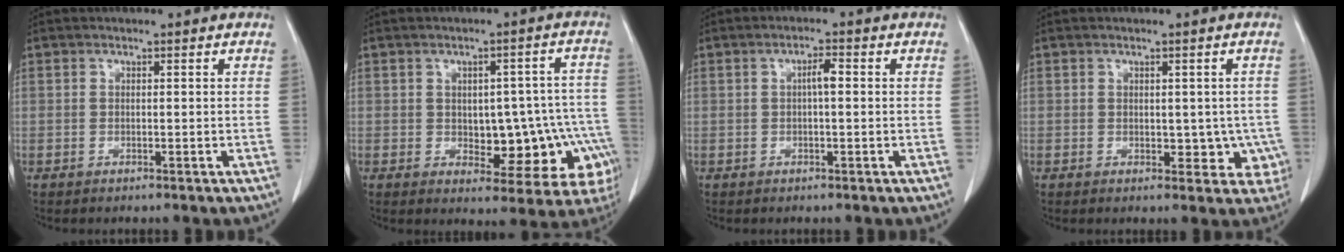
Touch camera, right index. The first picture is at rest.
{"total": 13.6, "force": [-3.1, 7.1, 11.2], "torque": [-0.092, 0.034, -0.023]}
{"total": 2.4, "force": [0.2, 0.5, 2.4], "torque": [-0.039, 0.005, 0.003]}
{"total": 4.7, "force": [-0.3, 3.2, 3.5], "torque": [-0.015, 0.007, 0.002]}